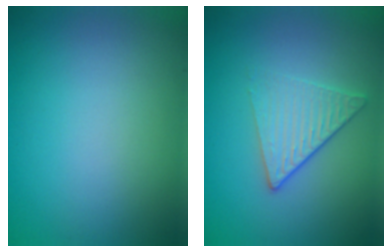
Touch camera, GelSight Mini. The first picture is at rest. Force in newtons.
{"total": 3.3, "press": 2.8, "slide": 1.8}